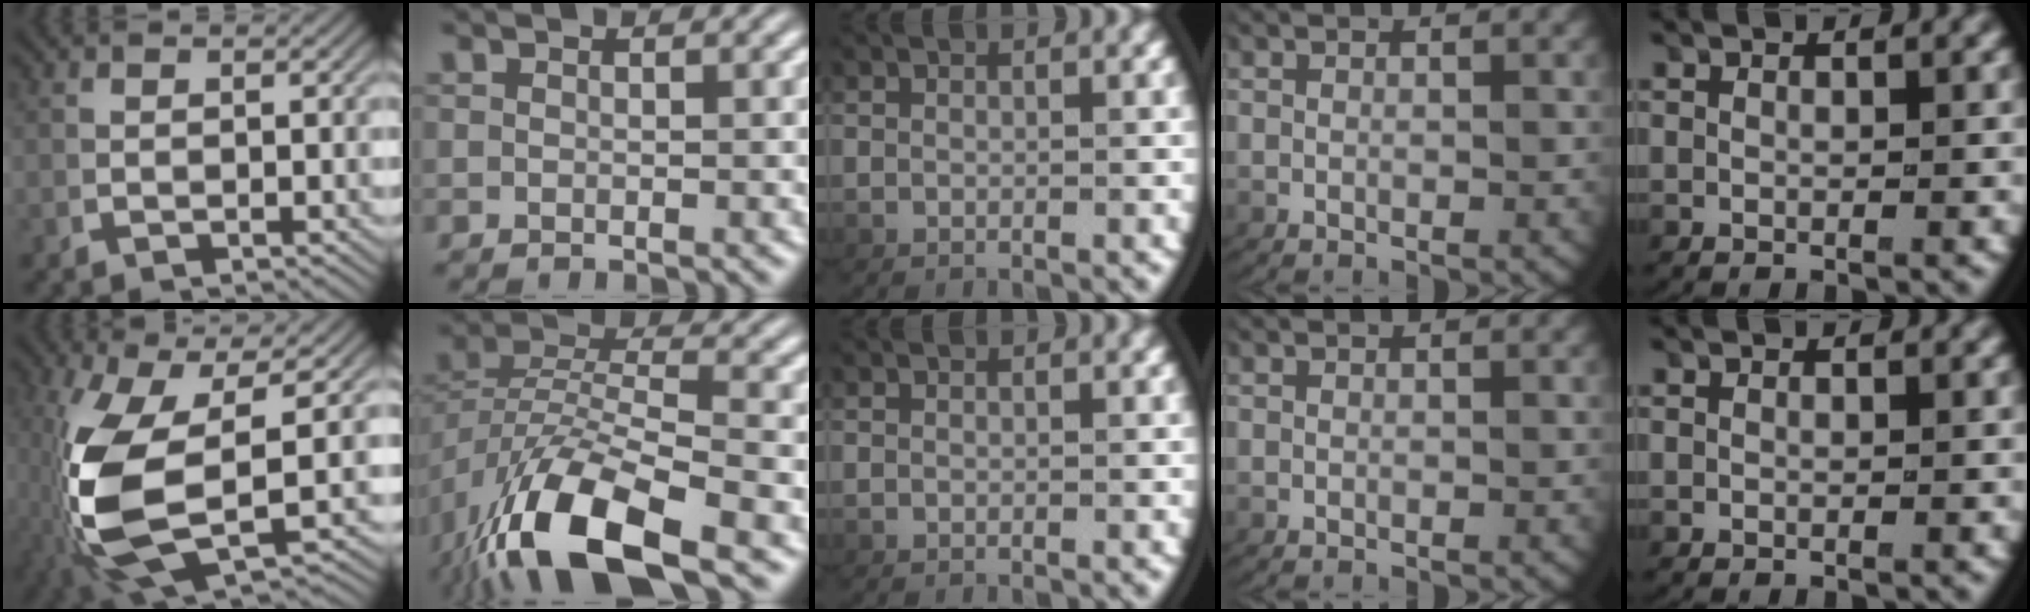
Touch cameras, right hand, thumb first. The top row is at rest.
{"thumb": {"total": 13.8, "force": [-1.5, 7.4, 11.6], "torque": [-0.256, -0.038, 0.004]}, "index": {"total": 9.4, "force": [-3.7, 4.4, 7.5], "torque": [-0.155, -0.038, -0.038]}}